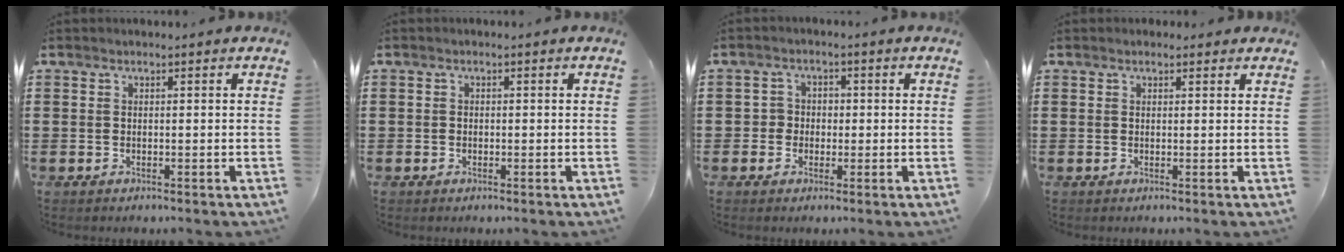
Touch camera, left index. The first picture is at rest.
{"total": 0.7, "force": [-0.4, 0.6, 0.2], "torque": [-0.006, 0.000, -0.008]}
{"total": 2.4, "force": [-0.7, 2.3, 0.6], "torque": [-0.022, 0.009, -0.018]}
{"total": 0.8, "force": [0.5, 0.5, 0.3], "torque": [-0.006, 0.006, 0.009]}